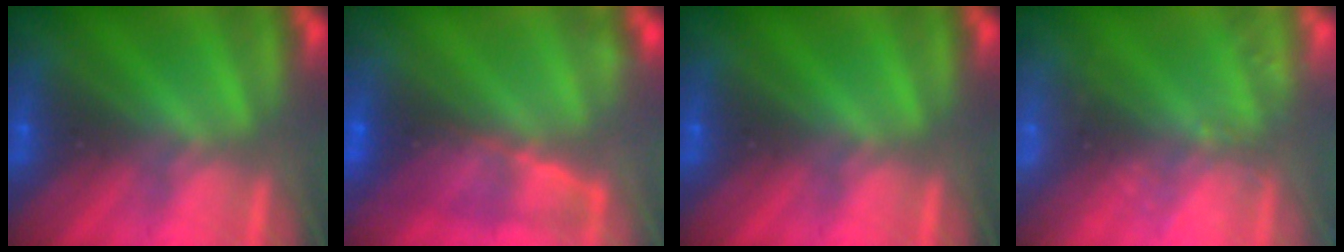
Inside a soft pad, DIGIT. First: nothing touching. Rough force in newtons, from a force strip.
{"total": 10.3}
{"total": 0.0}
{"total": 2.4}